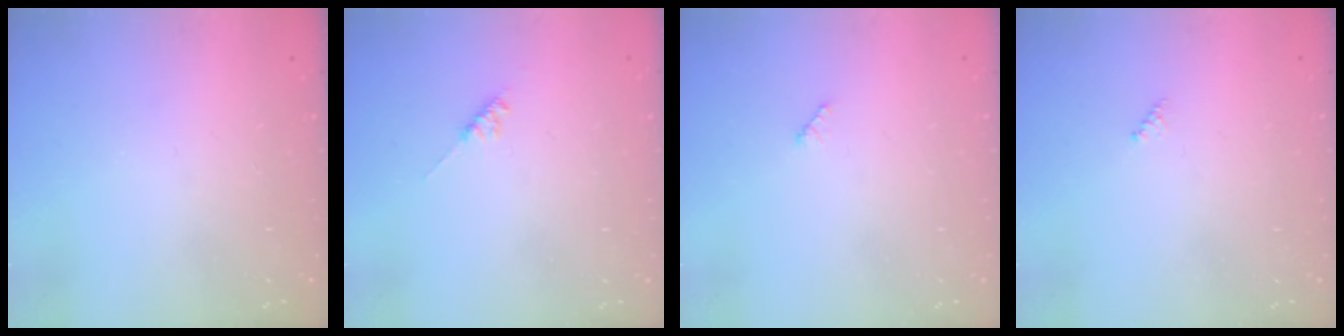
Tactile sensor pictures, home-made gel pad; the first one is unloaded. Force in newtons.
{"total": 4.9, "press": 4.8, "slide": 0.8}
{"total": 2.9, "press": 2.9, "slide": 0.4}
{"total": 2.0, "press": 2.0, "slide": 0.2}